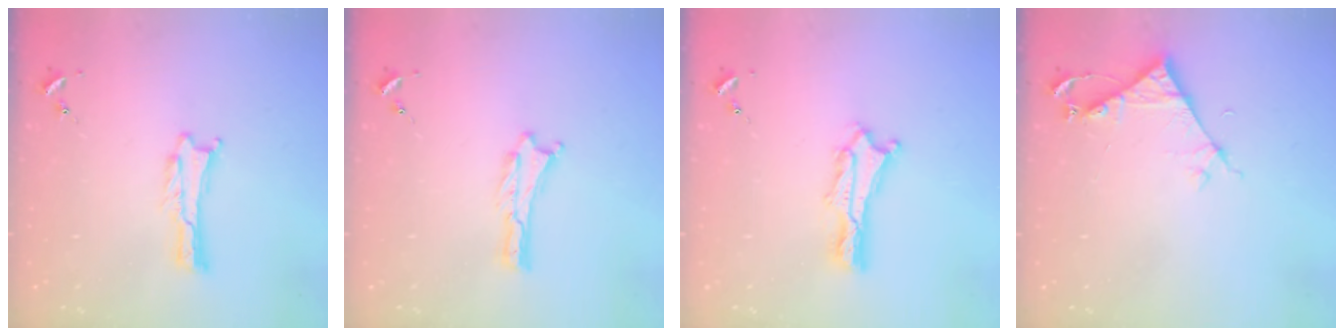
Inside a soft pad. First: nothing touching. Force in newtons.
{"total": 0.0}
{"total": 2.2, "press": 2.2, "slide": 0.3}
{"total": 4.7, "press": 4.7, "slide": 0.3}